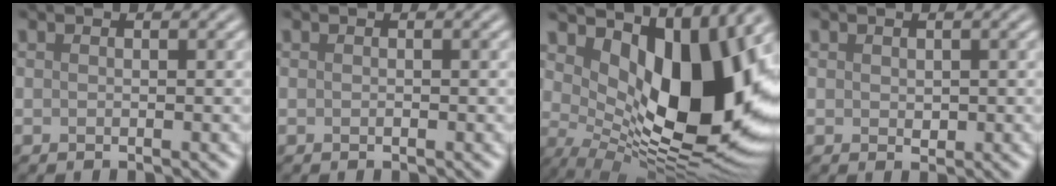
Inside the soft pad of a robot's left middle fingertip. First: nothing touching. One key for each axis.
{"total": 0.0}
{"total": 12.3, "fx": 3.1, "fy": 5.9, "fz": 10.3, "tx": -0.149, "ty": -0.022, "tz": 0.062}
{"total": 0.5, "fx": 0.2, "fy": 0.5, "fz": 0.3, "tx": -0.003, "ty": -0.003, "tz": 0.006}